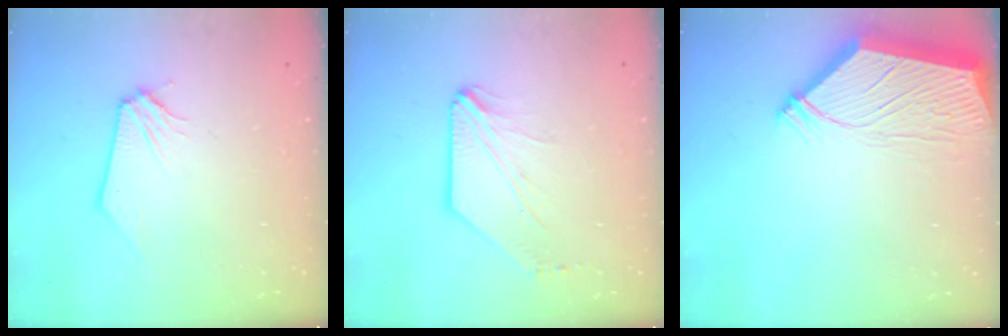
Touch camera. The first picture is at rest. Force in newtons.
{"total": 2.6, "press": 2.6, "slide": 0.5}
{"total": 6.2, "press": 6.1, "slide": 0.7}